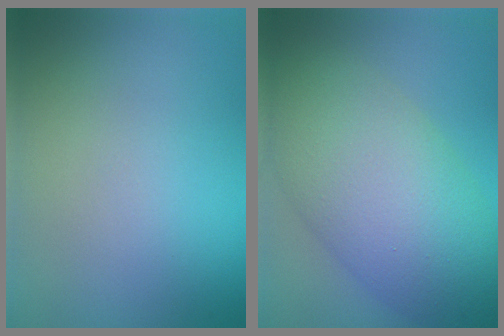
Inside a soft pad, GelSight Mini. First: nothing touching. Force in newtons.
{"total": 10.0, "press": 10.0, "slide": 0.4}